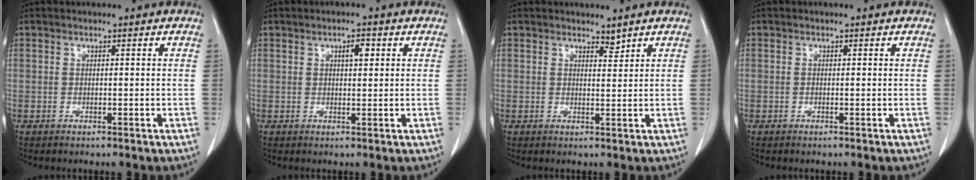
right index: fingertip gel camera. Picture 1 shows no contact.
{"total": 2.2, "force": [0.9, 0.7, 1.9], "torque": [-0.033, -0.001, 0.012]}
{"total": 1.3, "force": [1.3, 0.3, 0.3], "torque": [-0.009, -0.006, 0.021]}
{"total": 0.0}